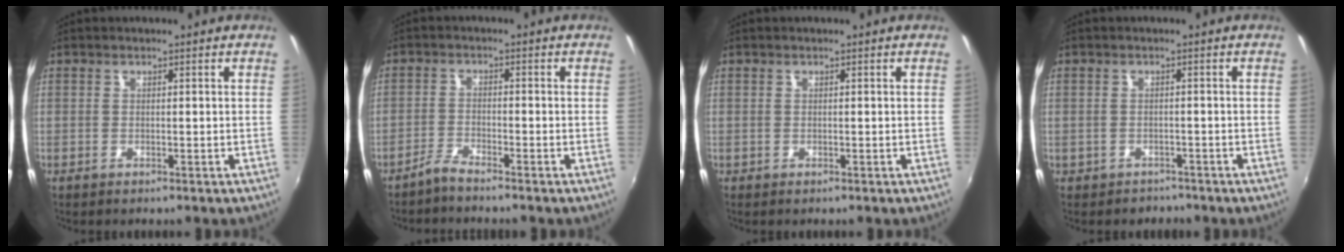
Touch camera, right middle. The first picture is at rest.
{"total": 2.4, "force": [-2.3, -0.5, 0.5], "torque": [-0.023, -0.002, -0.048]}
{"total": 0.0}
{"total": 2.2, "force": [-1.7, 1.4, -0.2], "torque": [-0.005, 0.000, -0.023]}